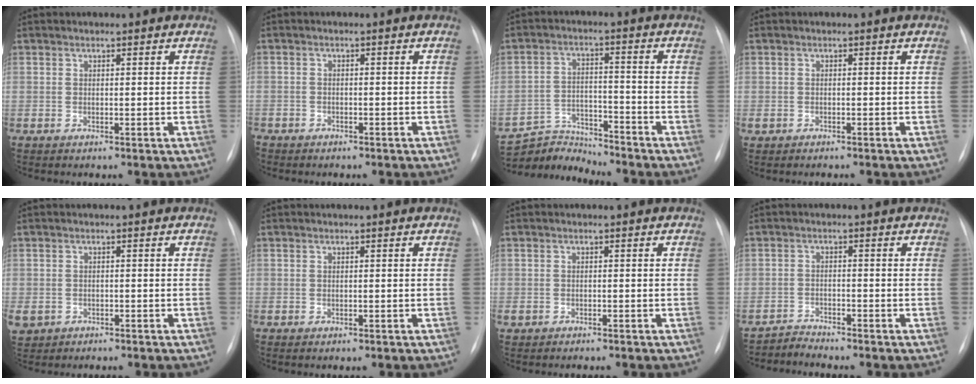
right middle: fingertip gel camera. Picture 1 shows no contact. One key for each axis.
{"total": 3.2, "fx": -2.6, "fy": 1.7, "fz": 0.9, "tx": -0.016, "ty": 0.002, "tz": -0.030}
{"total": 6.9, "fx": -6.7, "fy": 0.3, "fz": -1.3, "tx": 0.015, "ty": 0.008, "tz": -0.121}
{"total": 1.7, "fx": -1.3, "fy": 0.6, "fz": 0.8, "tx": -0.014, "ty": -0.001, "tz": -0.014}
{"total": 4.9, "fx": -2.7, "fy": 3.7, "fz": 1.6, "tx": -0.045, "ty": 0.000, "tz": -0.040}
{"total": 0.0}
{"total": 1.8, "fx": -1.4, "fy": 0.8, "fz": 0.8, "tx": -0.016, "ty": 0.001, "tz": -0.015}
{"total": 2.3, "fx": -2.0, "fy": -0.4, "fz": -0.9, "tx": 0.023, "ty": -0.015, "tz": -0.039}